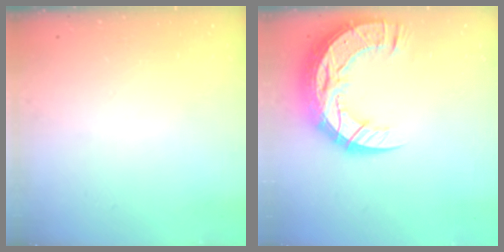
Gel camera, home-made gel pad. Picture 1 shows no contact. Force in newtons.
{"total": 19.2, "press": 19.1, "slide": 1.4}